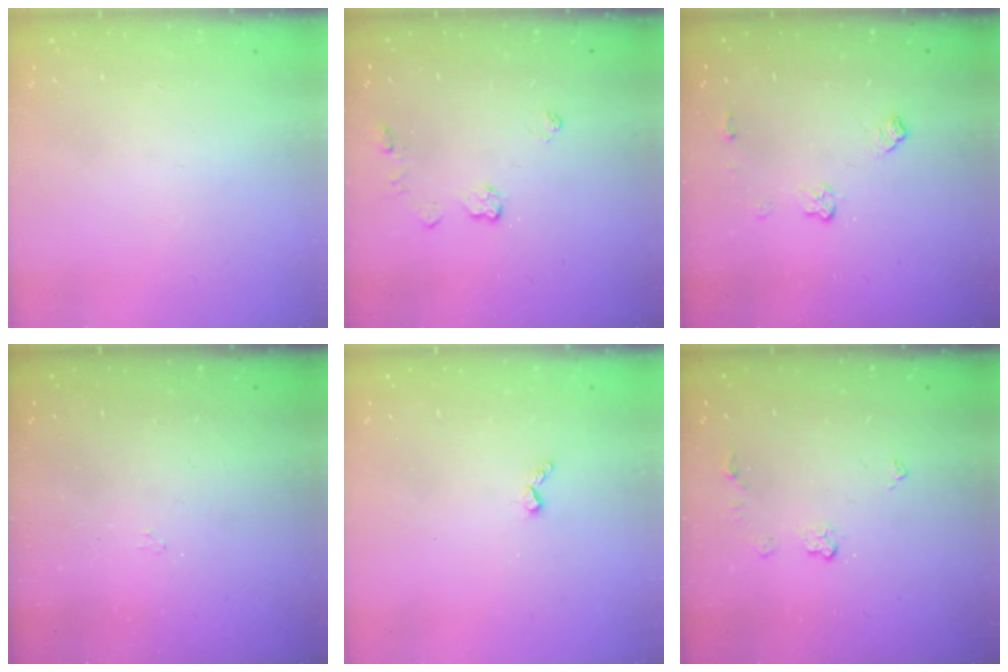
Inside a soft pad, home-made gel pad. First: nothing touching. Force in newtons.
{"total": 3.6, "press": 3.6, "slide": 0.4}
{"total": 5.6, "press": 5.6, "slide": 1.0}
{"total": 2.9, "press": 2.9, "slide": 0.5}
{"total": 3.3, "press": 3.2, "slide": 0.5}
{"total": 3.8, "press": 3.8, "slide": 0.5}